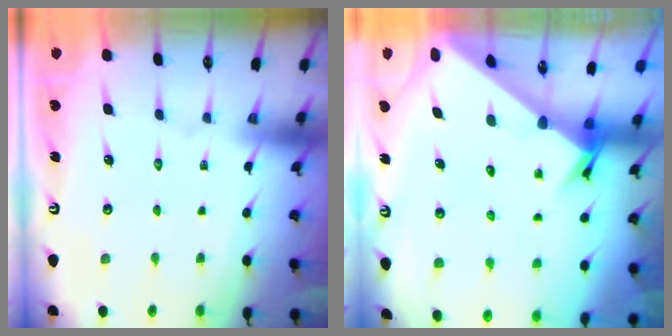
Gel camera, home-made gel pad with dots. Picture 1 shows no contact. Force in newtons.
{"total": 3.4, "press": 3.4, "slide": 0.3}